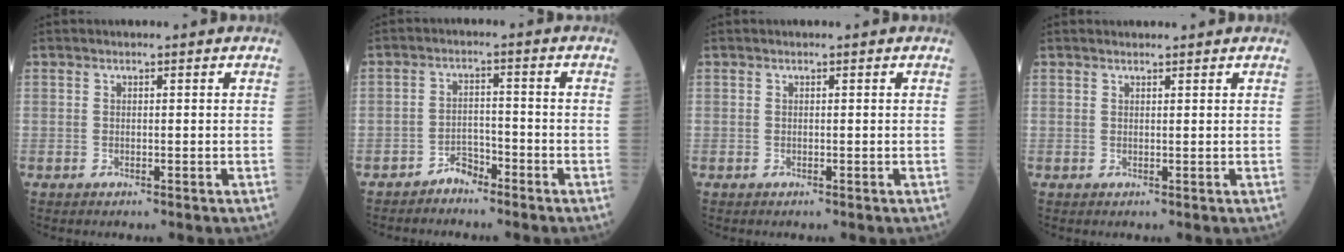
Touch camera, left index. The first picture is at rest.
{"total": 3.0, "force": [-2.6, 1.1, 0.7], "torque": [-0.010, 0.001, -0.047]}
{"total": 0.0}
{"total": 2.1, "force": [2.0, 0.2, 0.5], "torque": [-0.009, 0.015, 0.028]}